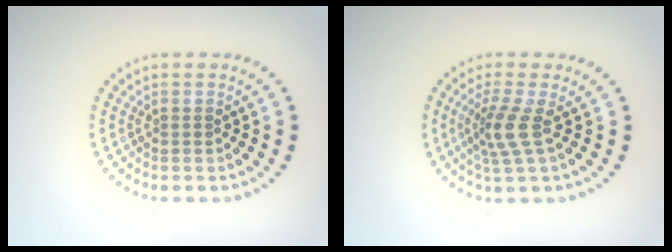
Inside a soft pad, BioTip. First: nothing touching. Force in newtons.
{"total": 2.9, "press": 2.1, "slide": 2.0}